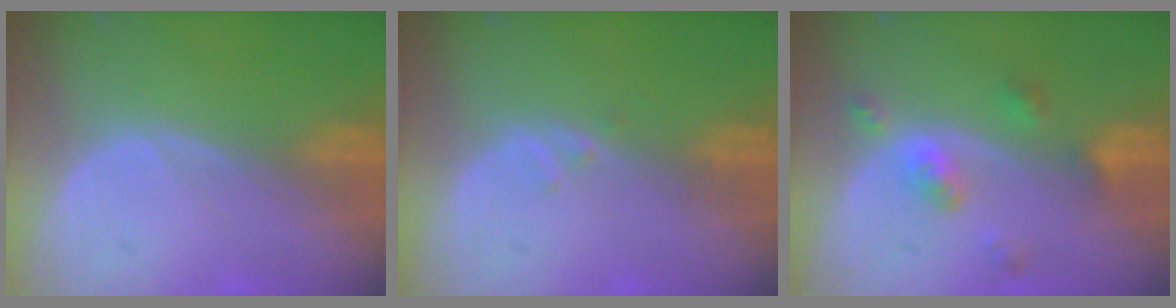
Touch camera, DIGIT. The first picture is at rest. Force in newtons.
{"total": 0.8, "press": 0.8, "slide": 0.1}
{"total": 5.3, "press": 4.7, "slide": 2.4}